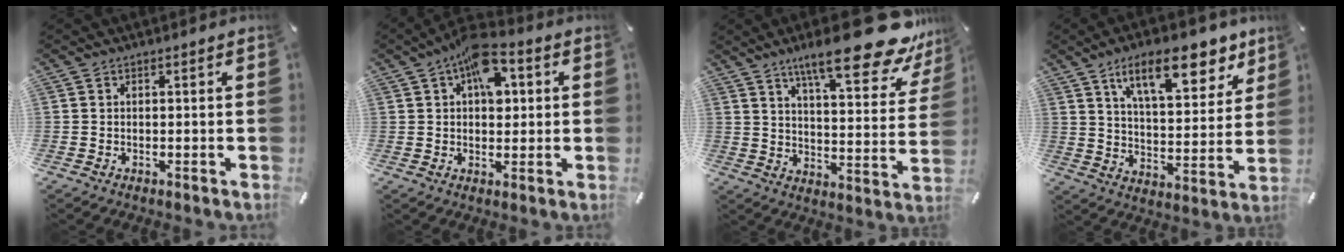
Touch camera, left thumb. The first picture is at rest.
{"total": 9.7, "force": [3.5, 5.8, 6.9], "torque": [-0.092, -0.009, 0.060]}
{"total": 22.0, "force": [15.3, 5.9, 14.6], "torque": [-0.210, -0.106, 0.247]}
{"total": 17.6, "force": [11.1, 7.6, 11.3], "torque": [-0.168, -0.048, 0.185]}